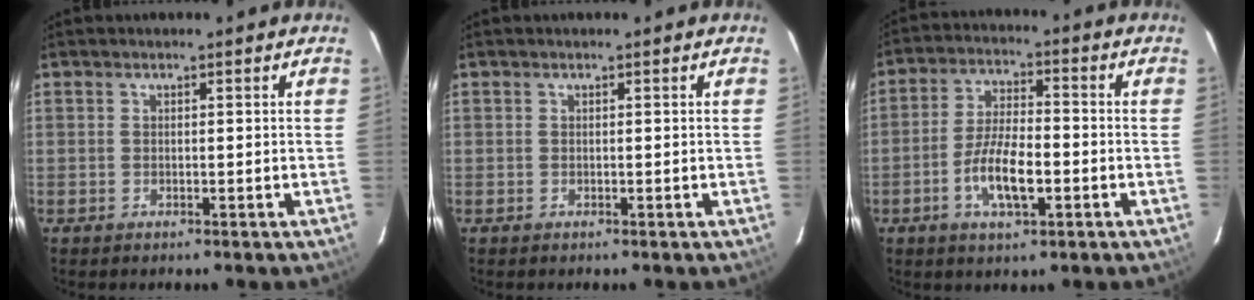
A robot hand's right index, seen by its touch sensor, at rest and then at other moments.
{"total": 0.0}
{"total": 9.2, "force": [-3.2, 3.1, 8.1], "torque": [-0.162, -0.001, -0.057]}